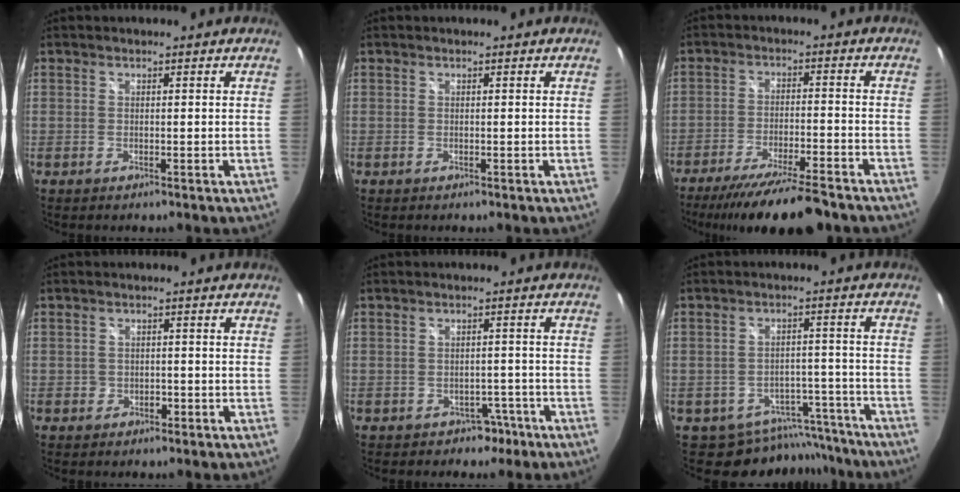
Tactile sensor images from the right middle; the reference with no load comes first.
{"total": 0.0}
{"total": 15.4, "force": [-12.9, 2.0, 8.1], "torque": [-0.158, -0.029, -0.202]}
{"total": 2.0, "force": [-0.8, 1.8, 0.4], "torque": [-0.007, 0.000, -0.011]}
{"total": 3.3, "force": [-2.0, 2.5, 0.9], "torque": [-0.018, 0.007, -0.020]}
{"total": 10.3, "force": [-8.8, 5.2, 1.1], "torque": [-0.013, 0.032, -0.104]}